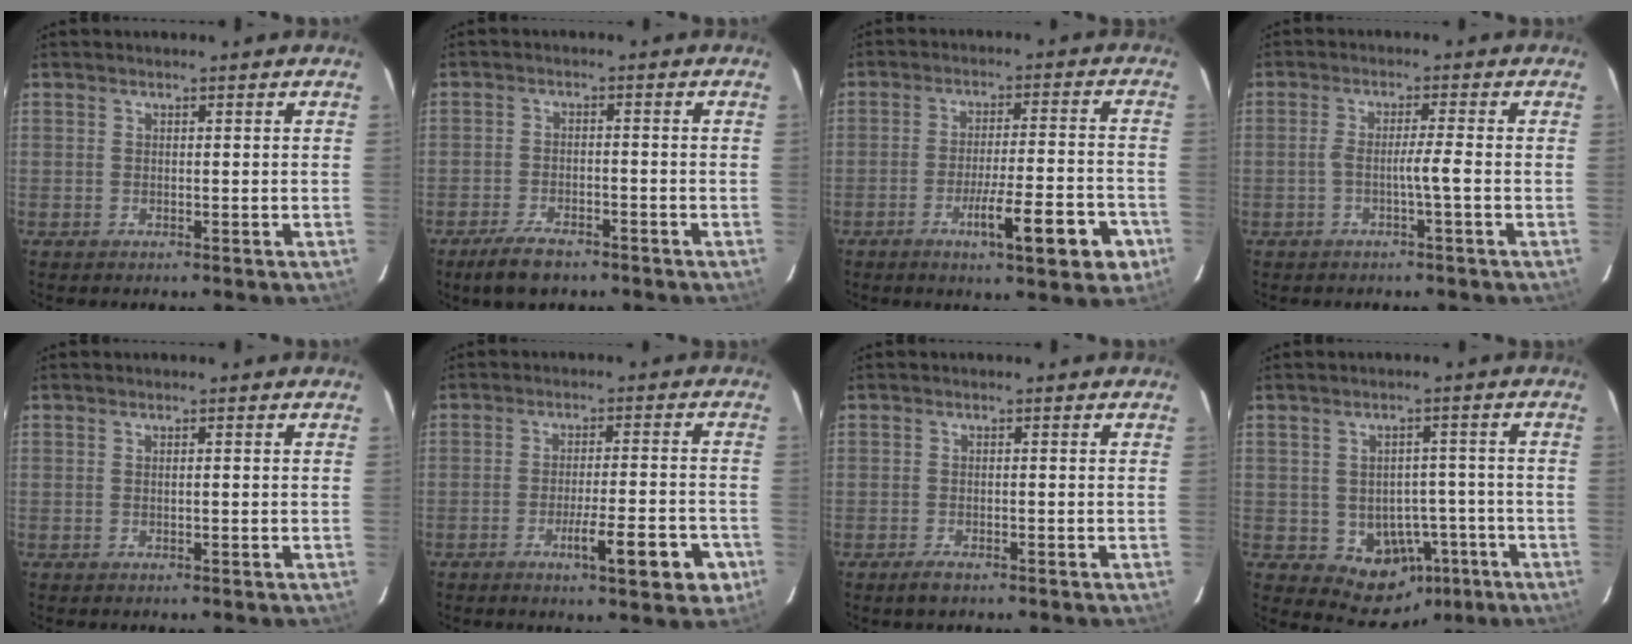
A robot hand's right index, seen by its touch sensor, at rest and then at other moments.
{"total": 5.5, "force": [-4.1, 2.0, 3.0], "torque": [-0.061, -0.004, -0.068]}
{"total": 11.3, "force": [-5.4, 1.4, 9.8], "torque": [-0.140, 0.001, -0.072]}
{"total": 2.9, "force": [-1.0, -0.6, 2.6], "torque": [-0.047, 0.004, -0.017]}
{"total": 0.6, "force": [0.0, 0.1, 0.6], "torque": [-0.012, 0.000, 0.002]}
{"total": 9.2, "force": [-4.4, 1.3, 8.0], "torque": [-0.106, -0.001, -0.056]}
{"total": 1.8, "force": [-1.3, 0.7, 1.1], "torque": [-0.025, -0.002, -0.019]}
{"total": 8.5, "force": [-3.0, 6.7, 4.2], "torque": [-0.049, 0.018, -0.025]}